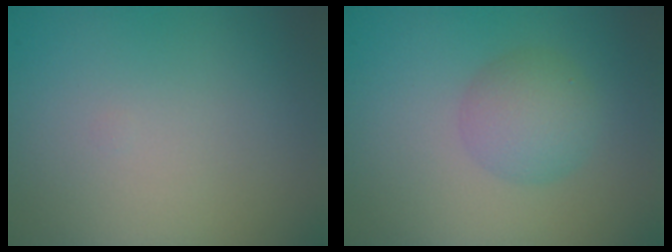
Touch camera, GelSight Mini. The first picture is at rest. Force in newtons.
{"total": 3.1, "press": 3.1, "slide": 0.1}